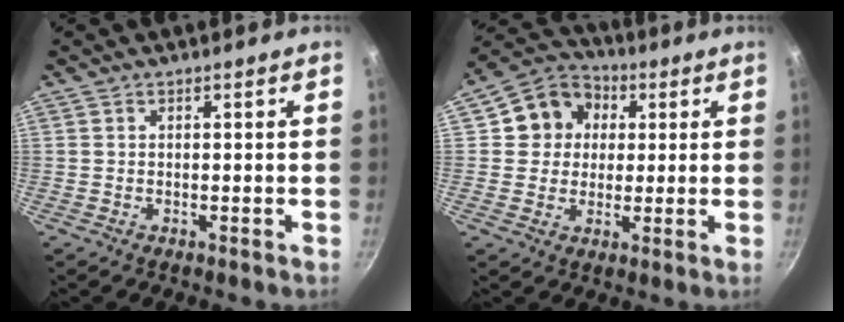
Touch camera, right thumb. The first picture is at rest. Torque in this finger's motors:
{"motor_torque": [0.19, 0.30, -0.08, -0.16, 0.16]}